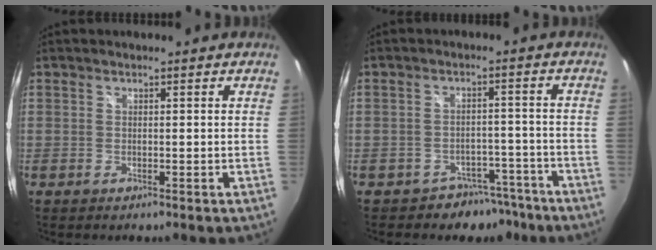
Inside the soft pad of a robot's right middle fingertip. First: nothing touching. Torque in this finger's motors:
{"motor_torque": [0.02, -0.06, -0.01, -0.01]}